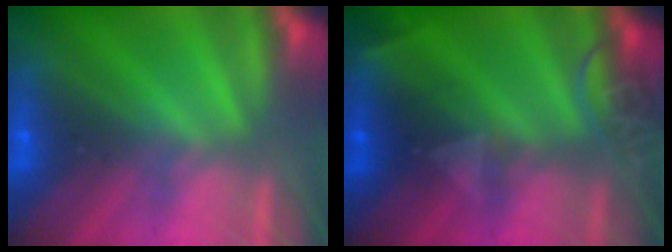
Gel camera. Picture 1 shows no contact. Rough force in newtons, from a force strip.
{"total": 2.2}